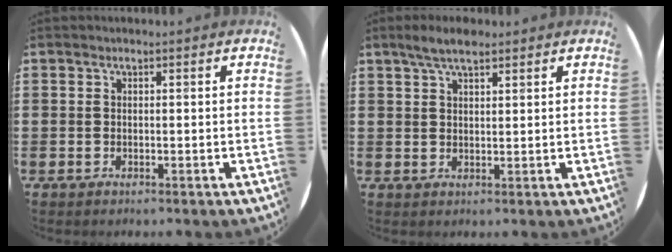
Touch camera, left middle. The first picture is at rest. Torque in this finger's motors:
{"motor_torque": [0.56, -0.53, 0.12, 0.03]}